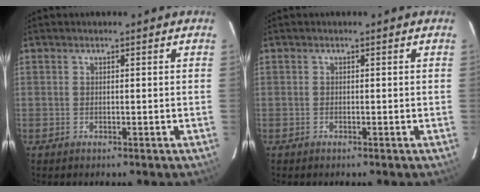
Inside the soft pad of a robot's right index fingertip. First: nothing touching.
{"total": 0.0}